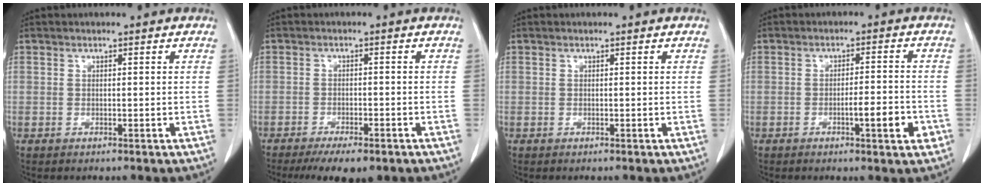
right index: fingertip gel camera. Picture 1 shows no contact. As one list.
[{"total": 6.7, "force": [-5.0, 2.1, 4.0], "torque": [-0.052, -0.009, -0.074]}, {"total": 0.0}, {"total": 5.4, "force": [-2.0, 0.7, 4.9], "torque": [-0.069, 0.000, -0.027]}]